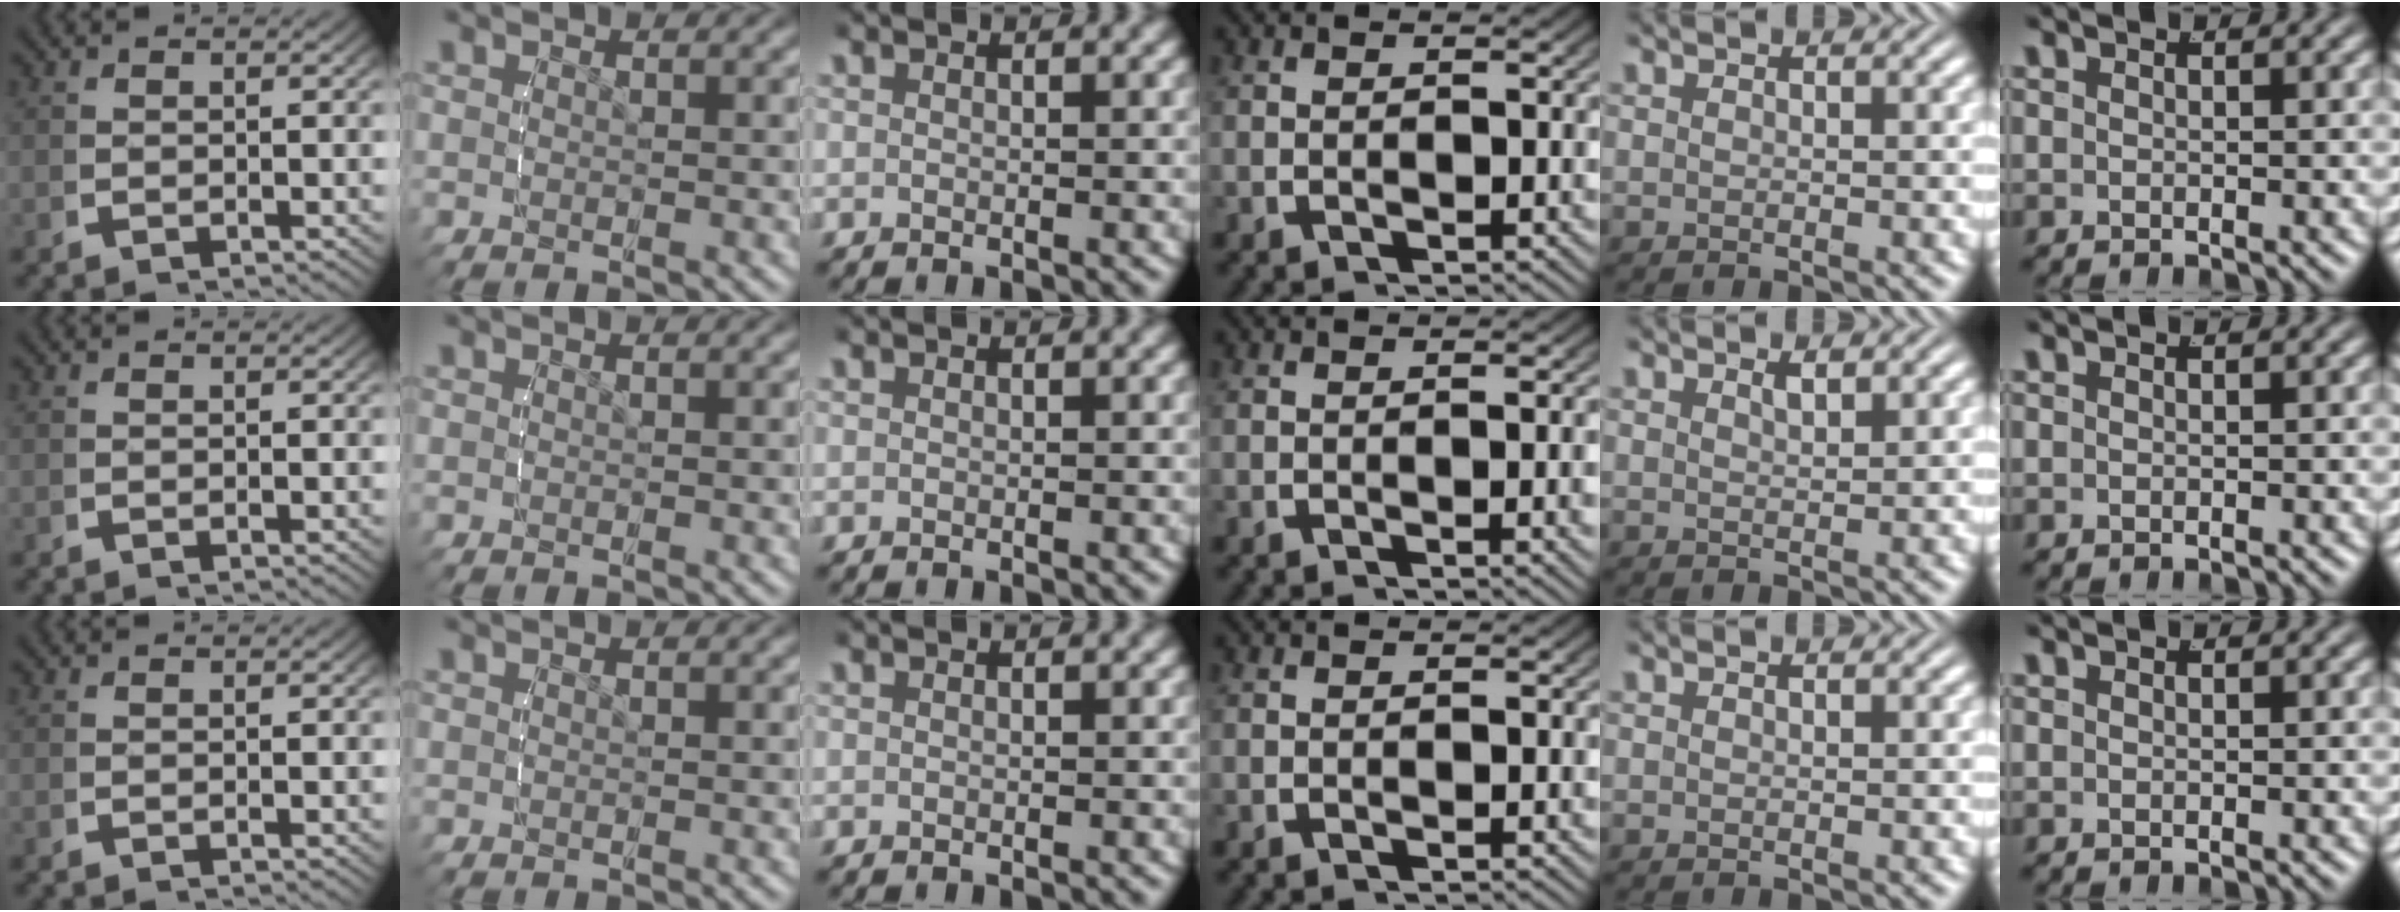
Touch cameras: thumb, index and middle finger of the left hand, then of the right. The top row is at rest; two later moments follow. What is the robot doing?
{"motion": "lift_and_place", "object": "cubes"}